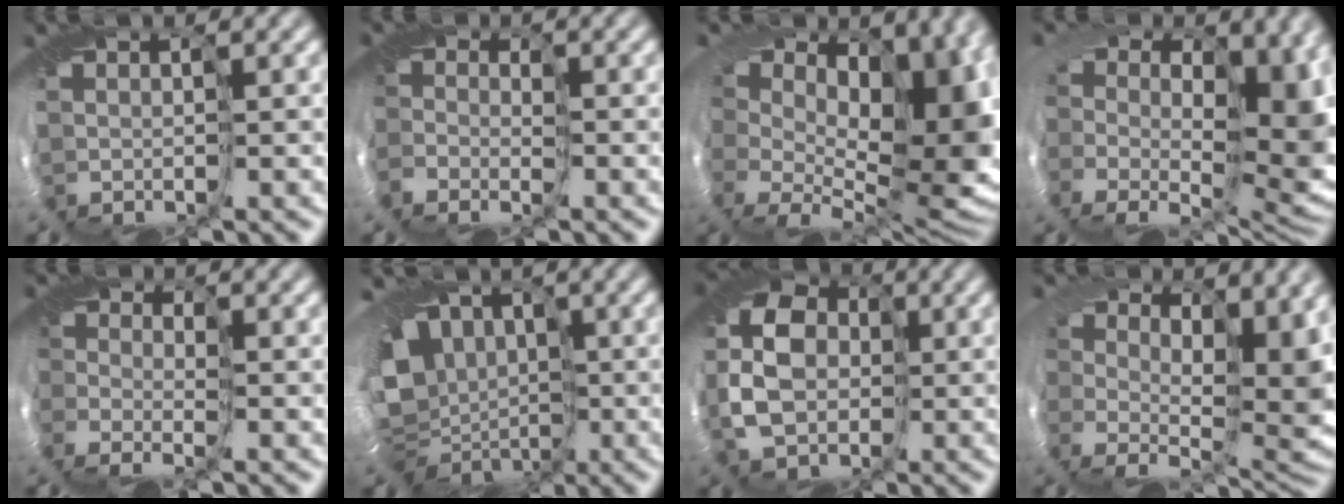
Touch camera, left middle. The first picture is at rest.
{"total": 3.0, "force": [-2.4, 1.8, -0.2], "torque": [0.029, -0.017, -0.052]}
{"total": 12.0, "force": [3.5, 8.0, 8.3], "torque": [-0.088, -0.004, 0.067]}
{"total": 10.7, "force": [0.2, 7.4, 7.7], "torque": [-0.088, -0.046, 0.010]}
{"total": 2.0, "force": [-1.8, 0.9, 0.3], "torque": [0.014, -0.026, -0.041]}
{"total": 10.2, "force": [-0.8, 8.2, 6.0], "torque": [-0.092, -0.027, -0.021]}
{"total": 7.0, "force": [-1.4, 5.0, 4.7], "torque": [-0.092, -0.005, -0.051]}
{"total": 6.6, "force": [2.0, 3.4, 5.3], "torque": [-0.059, -0.040, 0.037]}